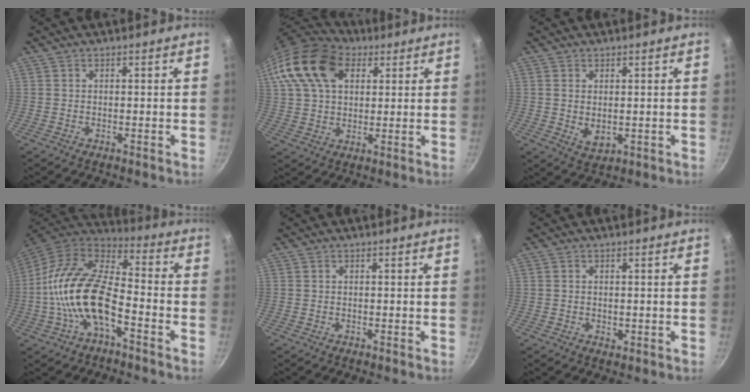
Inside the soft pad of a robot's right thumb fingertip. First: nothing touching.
{"total": 18.8, "force": [7.2, 12.8, 11.7], "torque": [-0.229, 0.014, 0.122]}
{"total": 4.0, "force": [0.3, 2.6, 3.1], "torque": [-0.052, -0.010, 0.012]}
{"total": 17.7, "force": [-4.9, 8.7, 14.7], "torque": [-0.265, 0.042, -0.105]}
{"total": 0.0}
{"total": 1.2, "force": [-0.1, 0.9, 0.7], "torque": [-0.010, 0.000, -0.001]}